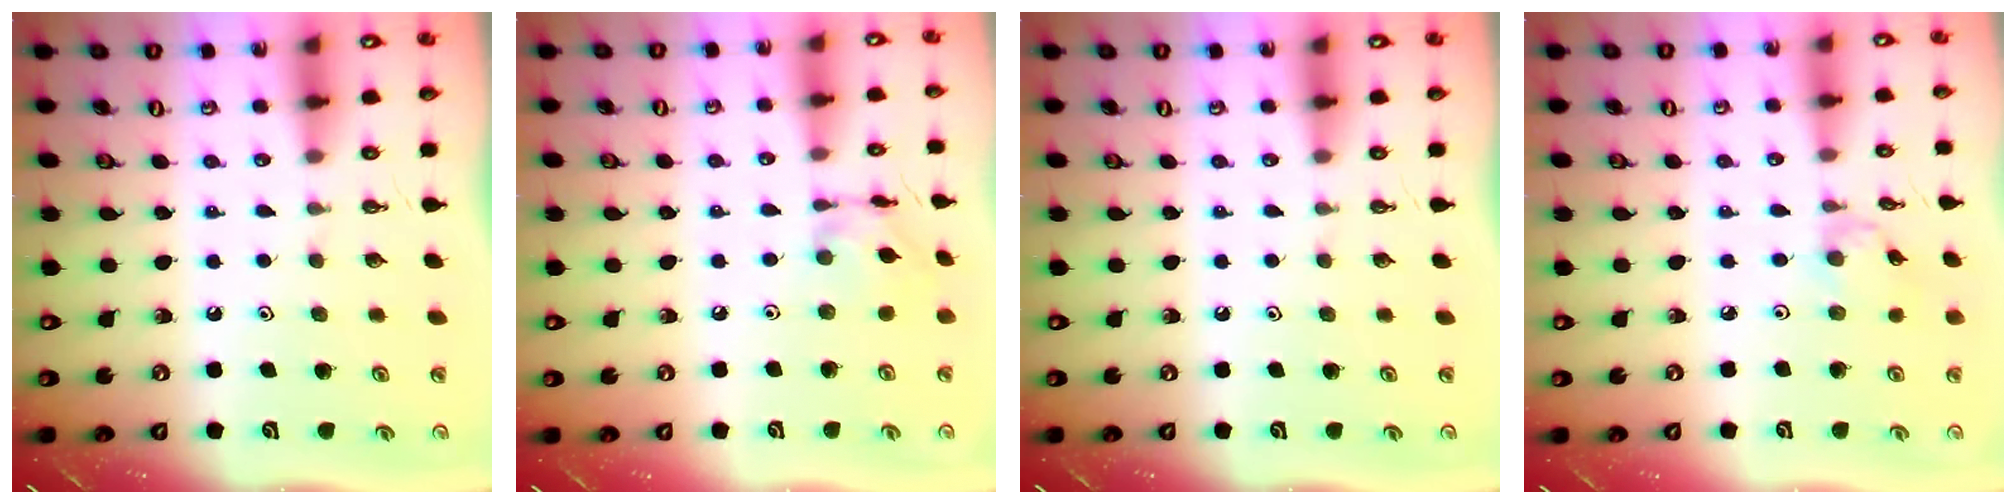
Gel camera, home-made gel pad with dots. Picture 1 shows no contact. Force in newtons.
{"total": 6.6, "press": 6.6, "slide": 0.3}
{"total": 0.0}
{"total": 1.1, "press": 1.1, "slide": 0.3}